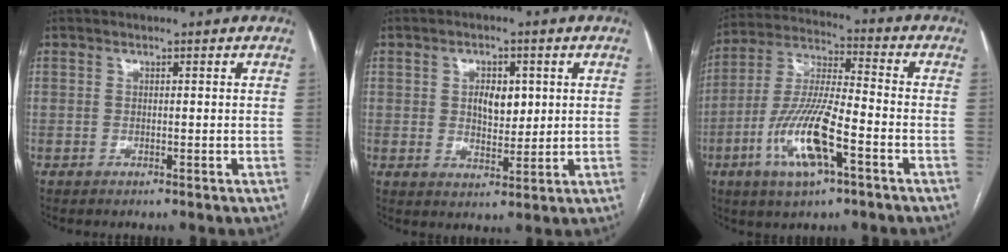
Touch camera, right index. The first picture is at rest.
{"total": 5.0, "force": [1.1, 2.9, 3.9], "torque": [-0.059, 0.001, 0.023]}
{"total": 13.9, "force": [-5.6, 2.8, 12.5], "torque": [-0.258, -0.005, -0.101]}